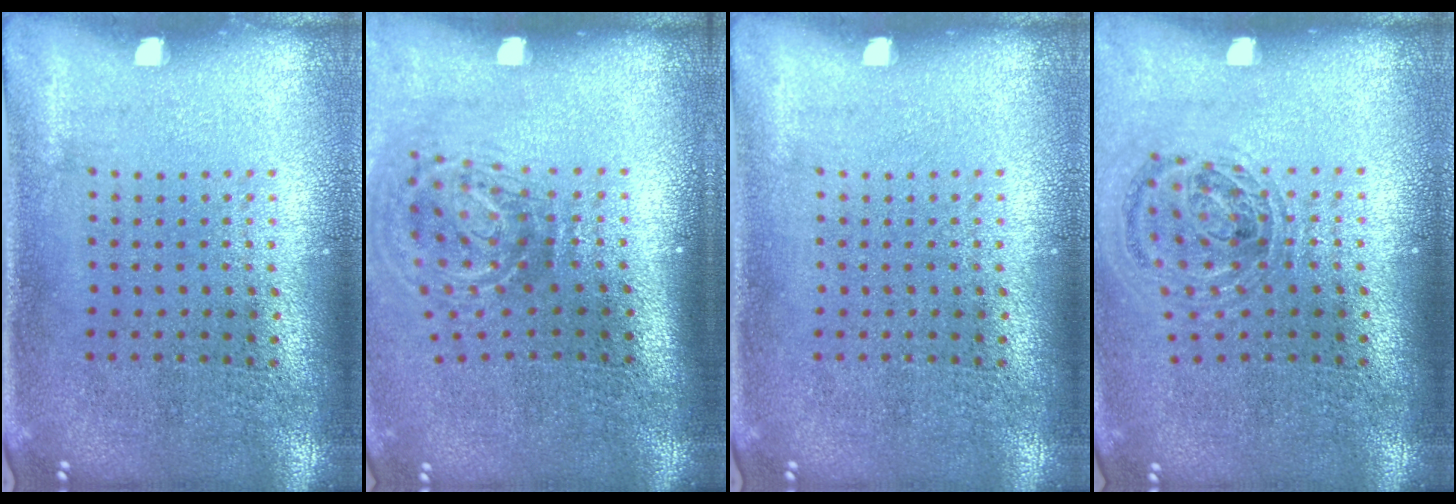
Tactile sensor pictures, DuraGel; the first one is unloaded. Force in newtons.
{"total": 2.1, "press": 1.2, "slide": 1.6}
{"total": 0.0}
{"total": 1.0, "press": 1.0, "slide": 0.2}